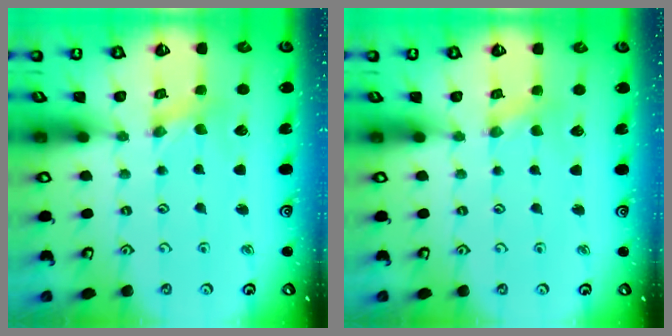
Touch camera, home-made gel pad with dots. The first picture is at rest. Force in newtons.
{"total": 1.6, "press": 1.6, "slide": 0.3}